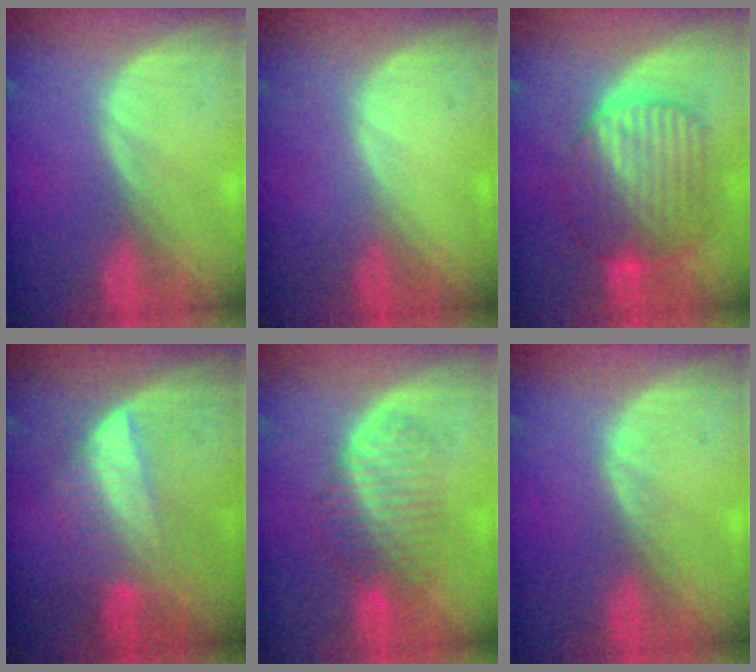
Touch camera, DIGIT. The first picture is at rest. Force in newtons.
{"total": 0.0}
{"total": 10.2, "press": 10.1, "slide": 0.7}
{"total": 6.5, "press": 6.1, "slide": 2.2}
{"total": 6.6, "press": 6.4, "slide": 1.7}
{"total": 0.5, "press": 0.5, "slide": 0.1}